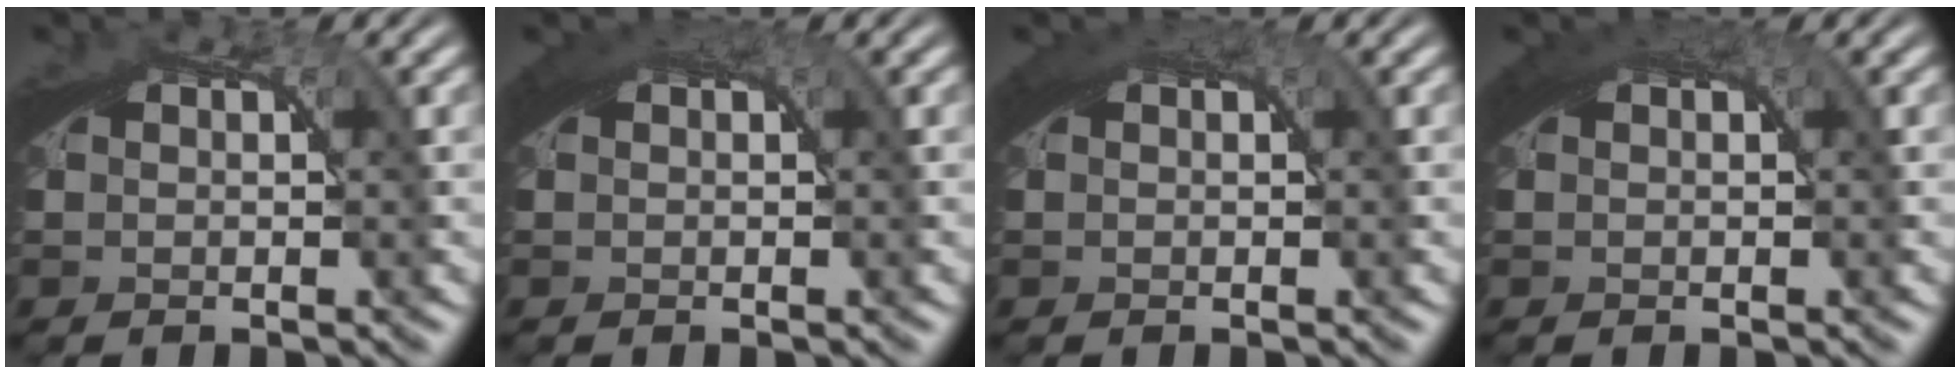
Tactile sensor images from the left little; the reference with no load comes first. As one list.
[{"total": 2.0, "force": [1.1, 0.4, 1.6], "torque": [-0.019, 0.009, 0.013]}, {"total": 1.9, "force": [1.0, 0.4, 1.5], "torque": [-0.018, 0.009, 0.013]}, {"total": 2.3, "force": [1.2, 0.5, 1.9], "torque": [-0.022, 0.011, 0.015]}]